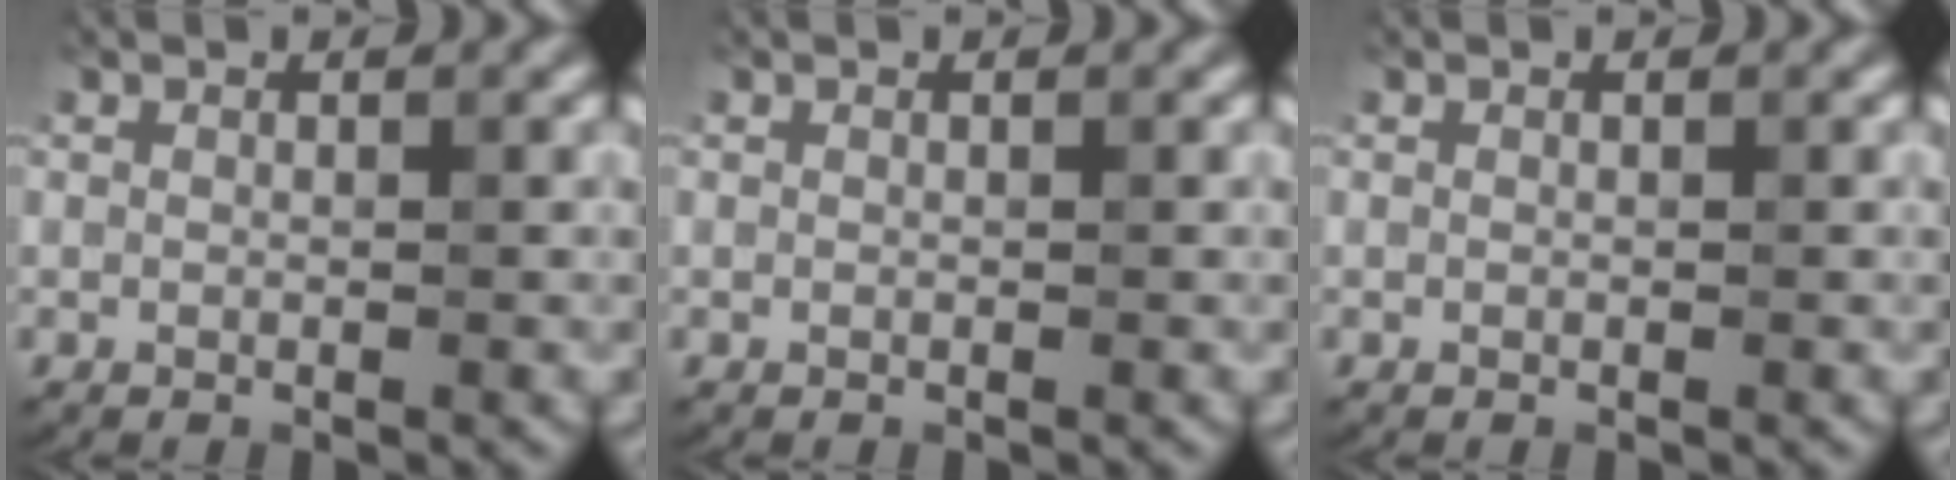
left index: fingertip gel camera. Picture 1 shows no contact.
{"total": 0.0}
{"total": 0.0}